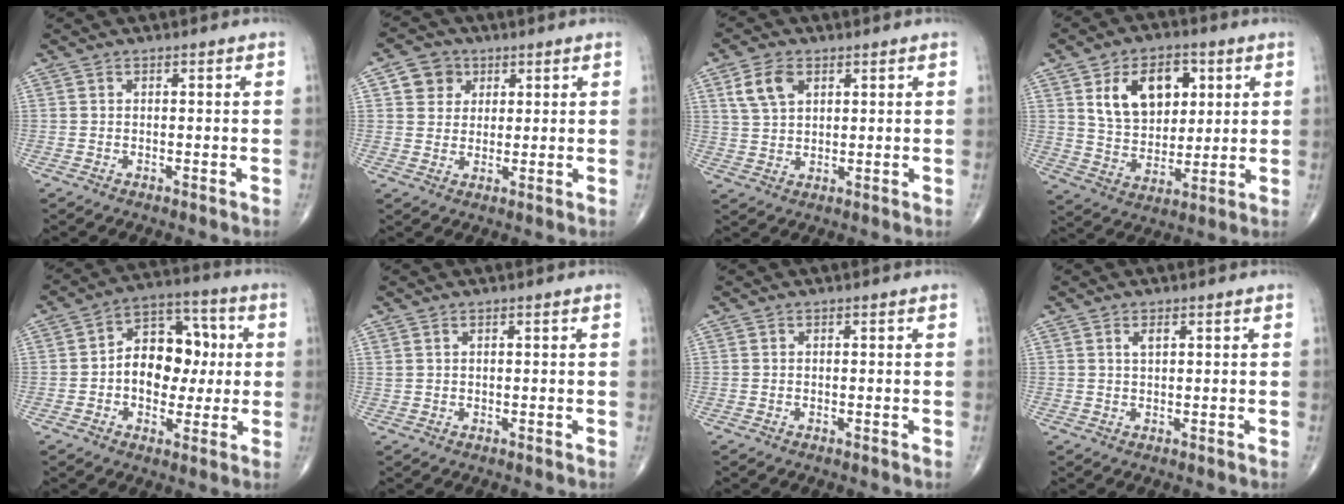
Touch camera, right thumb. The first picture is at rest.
{"total": 5.6, "force": [2.2, 5.0, 1.5], "torque": [0.004, -0.004, 0.033]}
{"total": 6.4, "force": [2.8, 4.0, 4.2], "torque": [-0.073, -0.004, 0.057]}
{"total": 14.1, "force": [4.8, 9.4, 9.4], "torque": [-0.113, -0.015, 0.091]}
{"total": 13.3, "force": [0.2, 9.3, 9.5], "torque": [-0.096, 0.030, -0.001]}
{"total": 0.5, "force": [0.4, 0.2, 0.3], "torque": [-0.008, 0.003, 0.011]}
{"total": 0.0}
{"total": 1.5, "force": [0.7, 0.6, 1.1], "torque": [-0.021, 0.001, 0.014]}